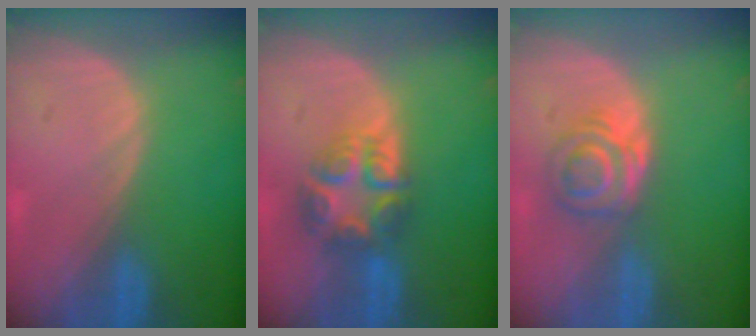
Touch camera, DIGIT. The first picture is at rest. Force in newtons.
{"total": 7.6, "press": 6.6, "slide": 3.9}
{"total": 5.2, "press": 4.8, "slide": 1.9}